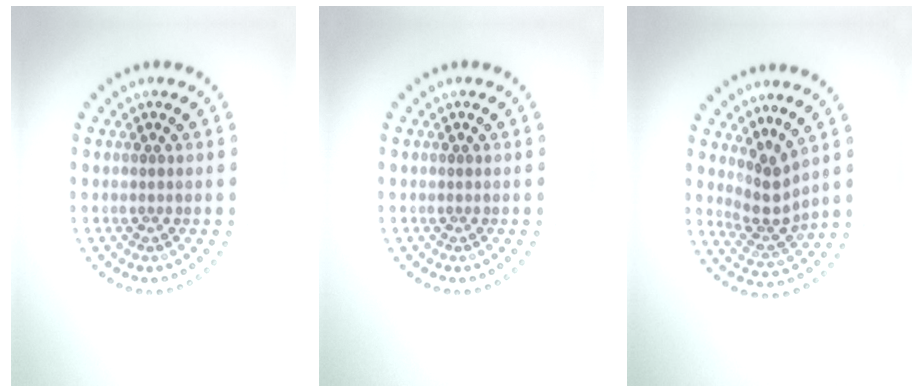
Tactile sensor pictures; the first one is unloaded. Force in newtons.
{"total": 0.0}
{"total": 2.9, "press": 2.0, "slide": 2.1}